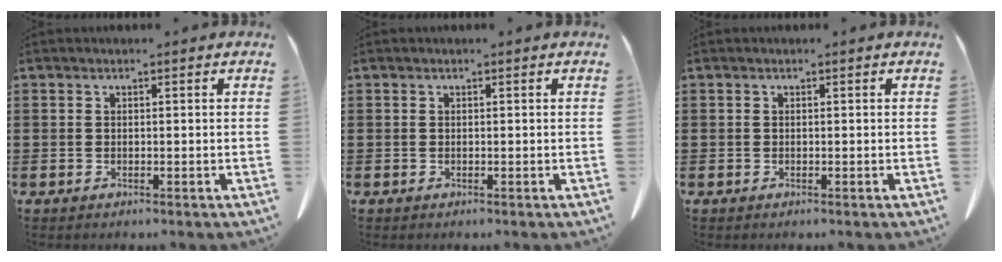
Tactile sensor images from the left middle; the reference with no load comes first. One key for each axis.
{"total": 0.0}
{"total": 0.0}